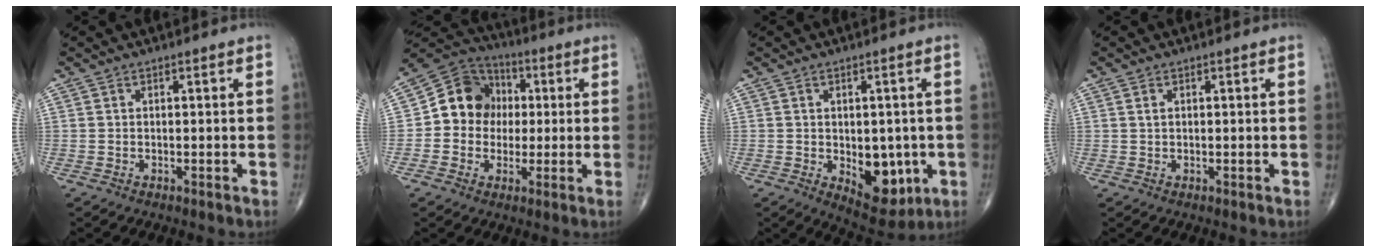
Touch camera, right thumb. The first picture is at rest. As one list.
[{"total": 11.7, "force": [0.4, 10.5, 5.2], "torque": [-0.049, 0.026, -0.005]}, {"total": 10.2, "force": [-2.3, 6.0, 7.9], "torque": [-0.066, -0.011, -0.017]}, {"total": 0.9, "force": [0.4, 0.5, 0.6], "torque": [-0.014, 0.004, 0.009]}]